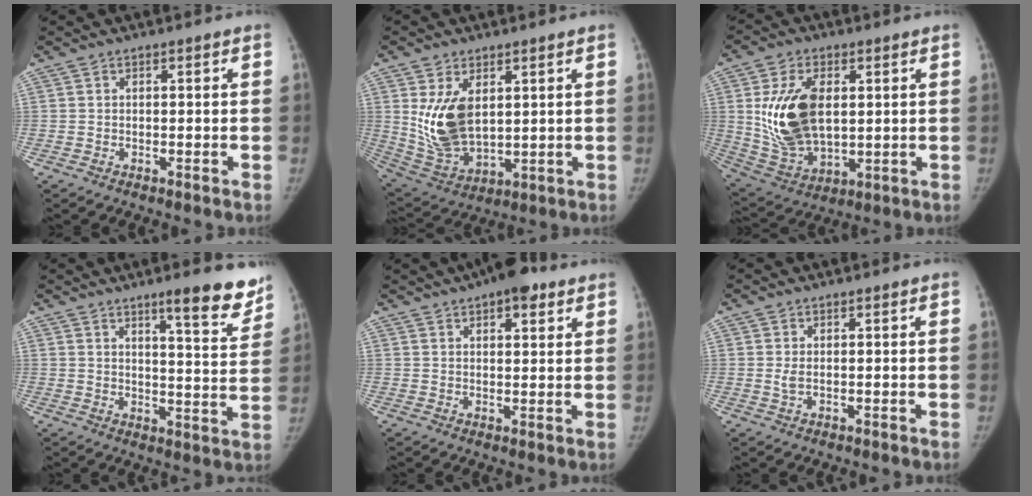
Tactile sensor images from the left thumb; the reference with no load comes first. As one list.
[{"total": 12.6, "force": [3.0, 7.5, 9.7], "torque": [-0.165, -0.023, 0.079]}, {"total": 16.5, "force": [2.6, 9.8, 13.0], "torque": [-0.228, -0.017, 0.063]}, {"total": 11.6, "force": [8.3, 2.1, 7.9], "torque": [-0.070, -0.056, 0.113]}, {"total": 8.1, "force": [5.0, 3.2, 5.4], "torque": [-0.056, -0.013, 0.067]}, {"total": 1.3, "force": [0.2, 0.5, 1.2], "torque": [-0.028, 0.002, 0.010]}]